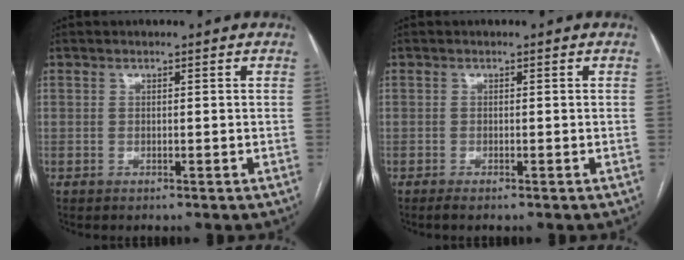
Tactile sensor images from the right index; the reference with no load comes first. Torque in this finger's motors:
{"motor_torque": [0.12, -0.10, 0.13, 0.01]}